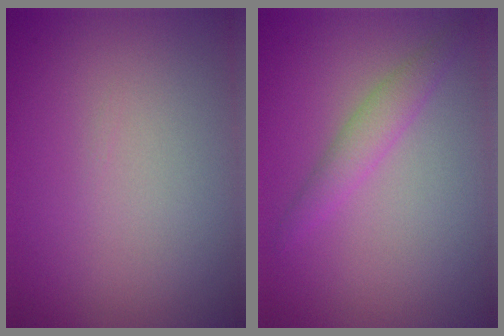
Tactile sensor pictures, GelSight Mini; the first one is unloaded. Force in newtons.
{"total": 2.0, "press": 2.0, "slide": 0.1}